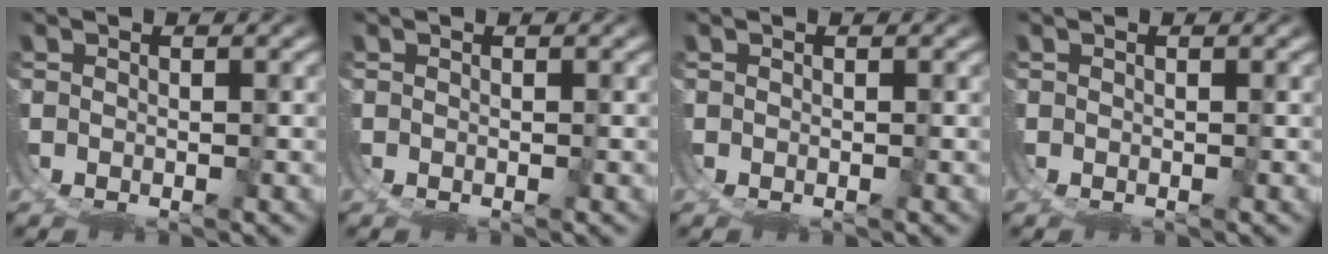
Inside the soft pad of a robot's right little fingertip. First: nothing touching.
{"total": 0.0}
{"total": 0.0}
{"total": 0.0}